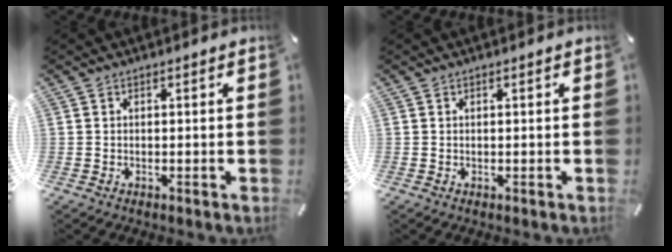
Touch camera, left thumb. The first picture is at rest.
{"total": 0.0}